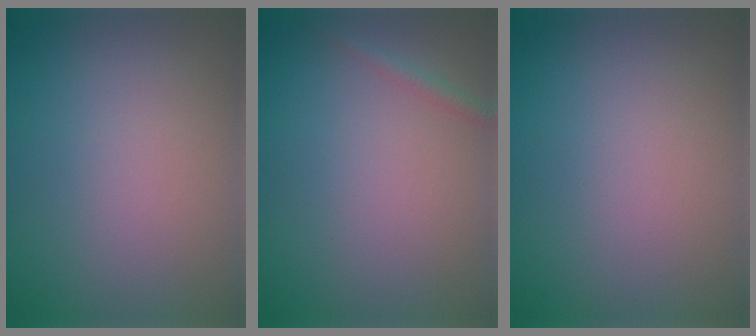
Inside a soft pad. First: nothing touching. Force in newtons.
{"total": 1.1, "press": 1.1, "slide": 0.1}
{"total": 0.0}